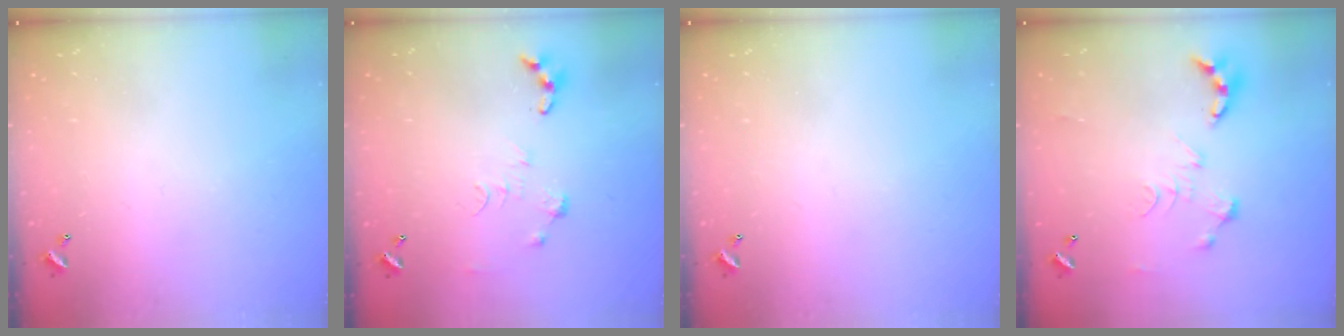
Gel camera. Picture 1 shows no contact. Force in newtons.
{"total": 0.7, "press": 0.7, "slide": 0.1}
{"total": 0.0}
{"total": 0.6, "press": 0.6, "slide": 0.1}